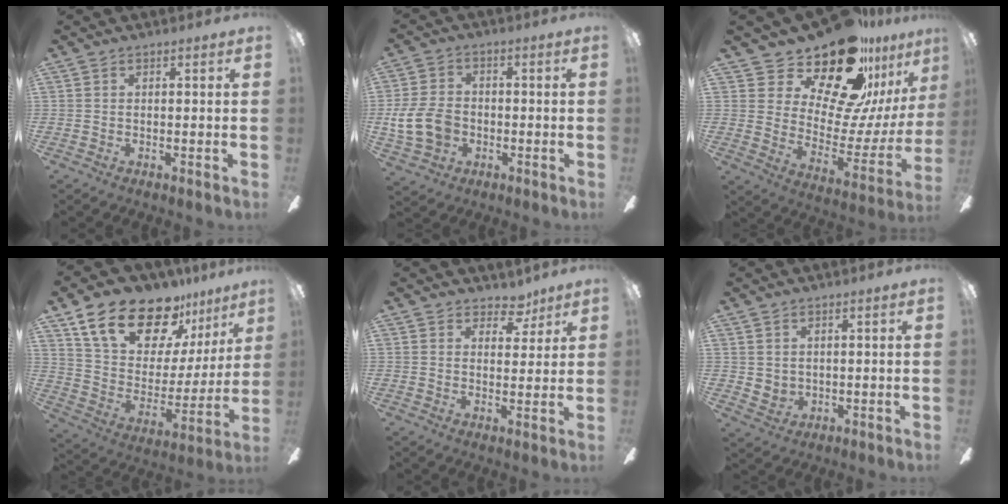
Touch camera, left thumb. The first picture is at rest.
{"total": 11.8, "force": [-2.2, 8.9, 7.4], "torque": [-0.163, 0.018, -0.038]}
{"total": 24.3, "force": [19.8, 8.7, 11.2], "torque": [-0.178, -0.146, 0.344]}
{"total": 21.0, "force": [15.6, 9.9, 10.0], "torque": [-0.177, -0.103, 0.280]}
{"total": 5.4, "force": [4.1, 3.2, 1.5], "torque": [-0.011, -0.022, 0.071]}
{"total": 3.2, "force": [2.2, 2.3, 0.3], "torque": [-0.013, -0.008, 0.042]}